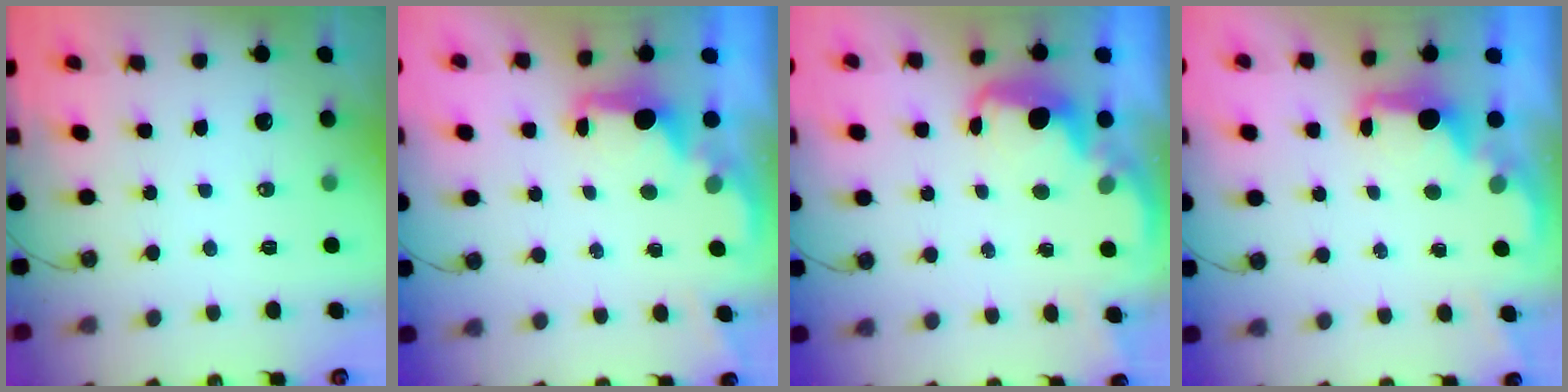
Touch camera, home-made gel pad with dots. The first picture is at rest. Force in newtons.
{"total": 1.9, "press": 1.7, "slide": 0.8}
{"total": 2.5, "press": 2.4, "slide": 0.7}
{"total": 1.9, "press": 1.7, "slide": 0.8}